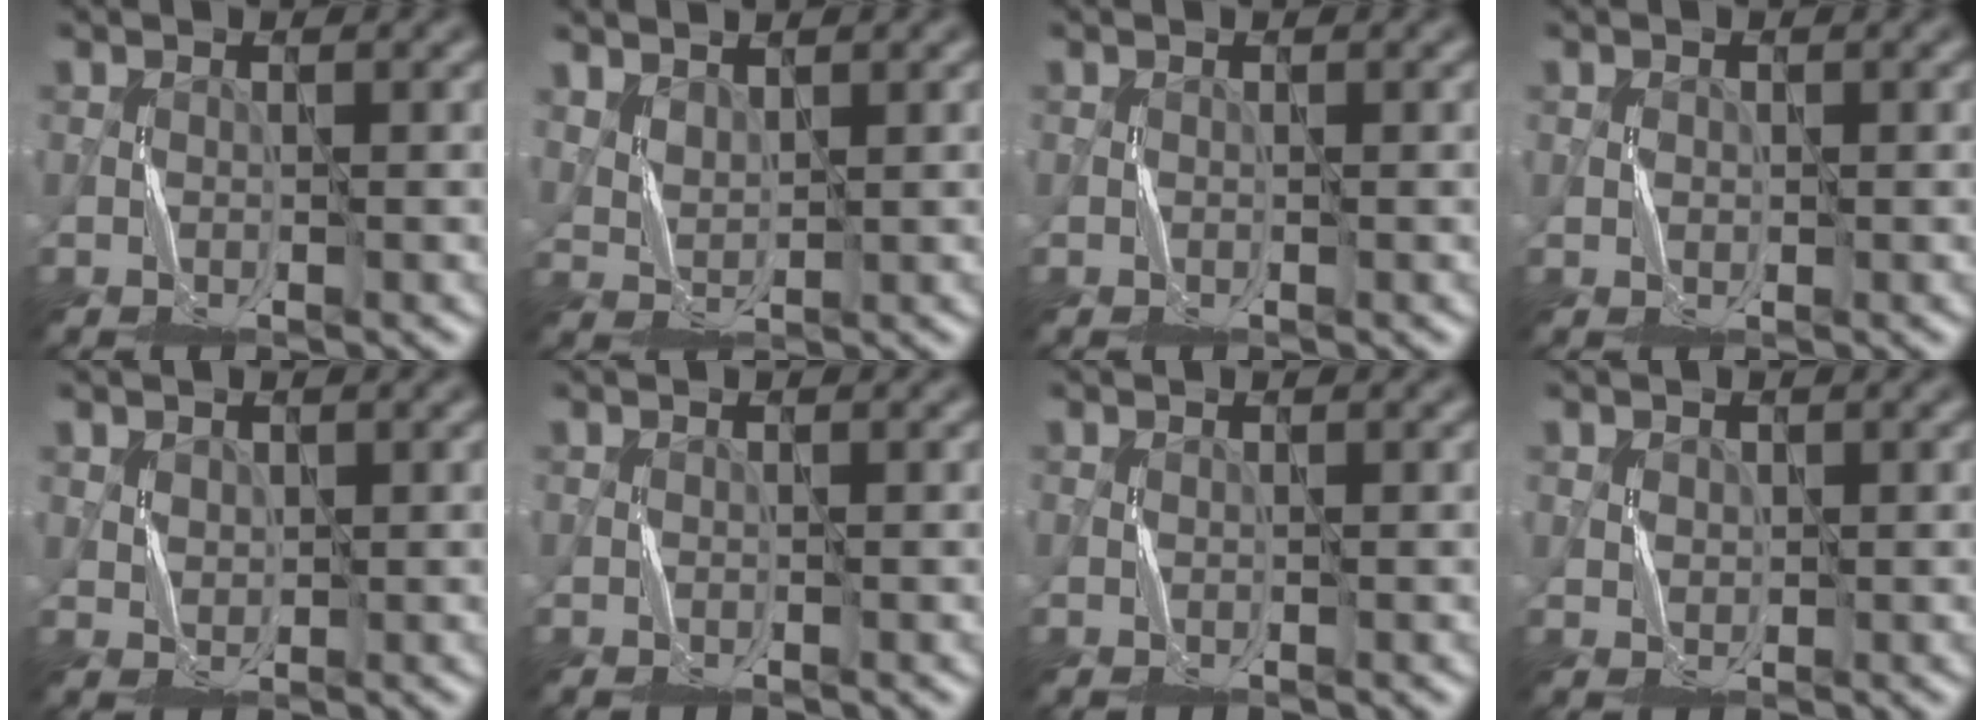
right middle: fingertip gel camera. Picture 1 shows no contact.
{"total": 2.2, "force": [1.7, 1.0, 1.0], "torque": [-0.031, 0.000, 0.041]}
{"total": 0.0}
{"total": 0.7, "force": [0.1, 0.7, -0.1], "torque": [0.000, 0.001, 0.004]}
{"total": 1.4, "force": [0.9, 1.1, 0.2], "torque": [-0.011, -0.001, 0.022]}
{"total": 0.0}
{"total": 0.0}
{"total": 1.2, "force": [0.6, 1.0, 0.0], "torque": [-0.006, 0.000, 0.016]}